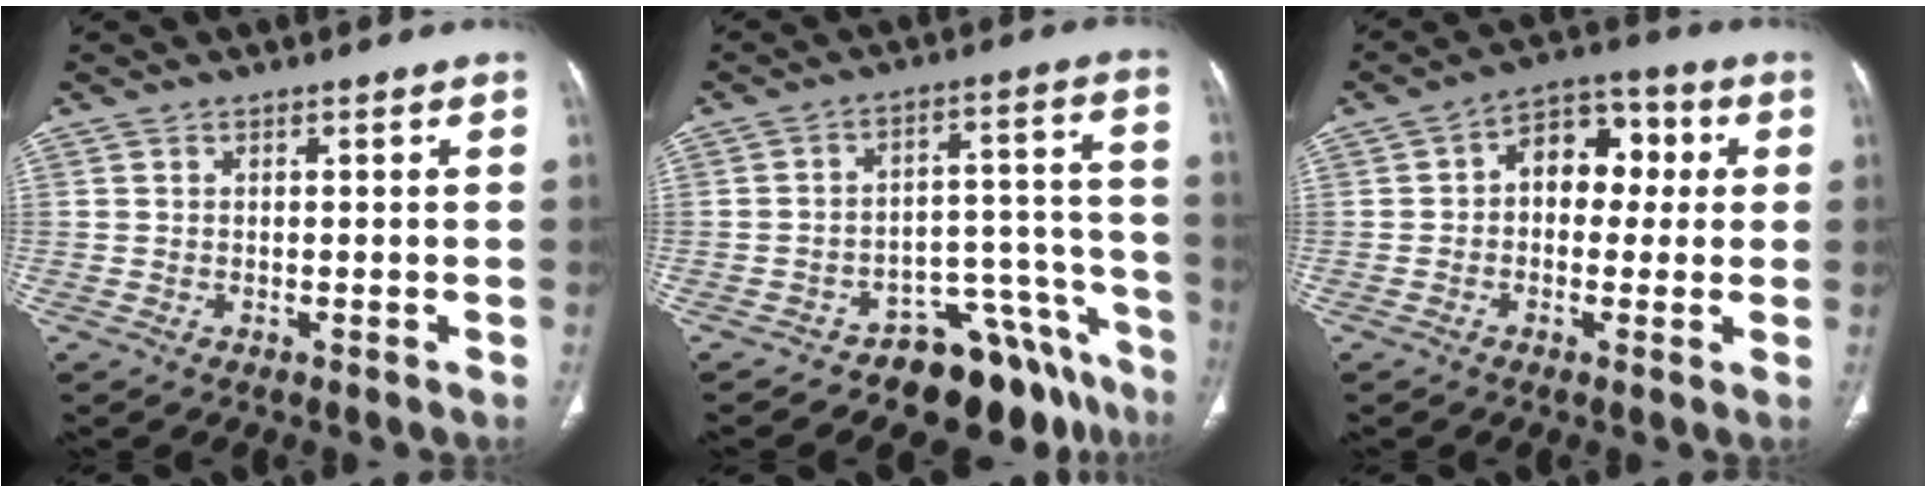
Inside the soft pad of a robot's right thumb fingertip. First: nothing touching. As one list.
[{"total": 13.0, "force": [-10.2, 6.3, 5.0], "torque": [-0.005, 0.122, -0.147]}, {"total": 10.0, "force": [1.1, 7.0, 7.1], "torque": [-0.061, 0.028, 0.007]}]